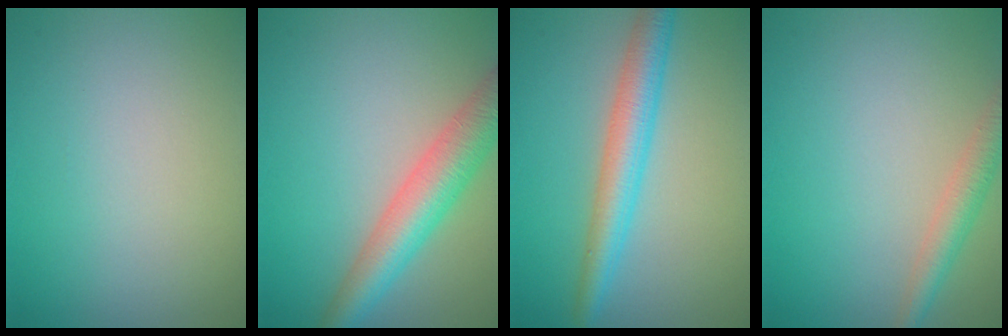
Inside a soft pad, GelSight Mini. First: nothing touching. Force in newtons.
{"total": 5.6, "press": 5.6, "slide": 0.3}
{"total": 4.3, "press": 4.3, "slide": 0.2}
{"total": 2.7, "press": 2.7, "slide": 0.1}